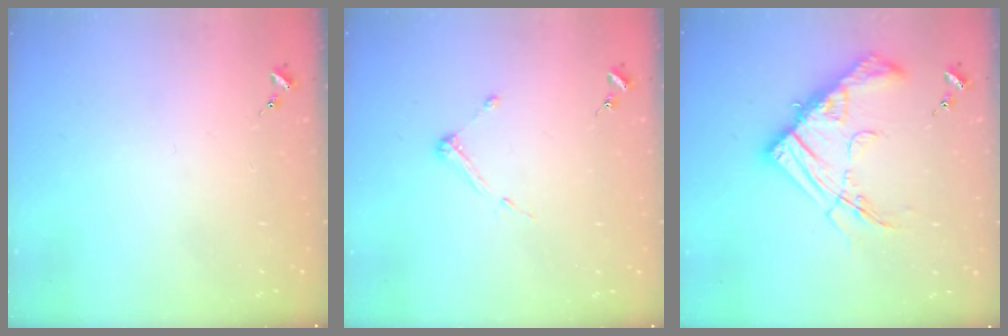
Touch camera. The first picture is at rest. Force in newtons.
{"total": 4.4, "press": 4.3, "slide": 0.5}
{"total": 18.4, "press": 18.3, "slide": 2.0}